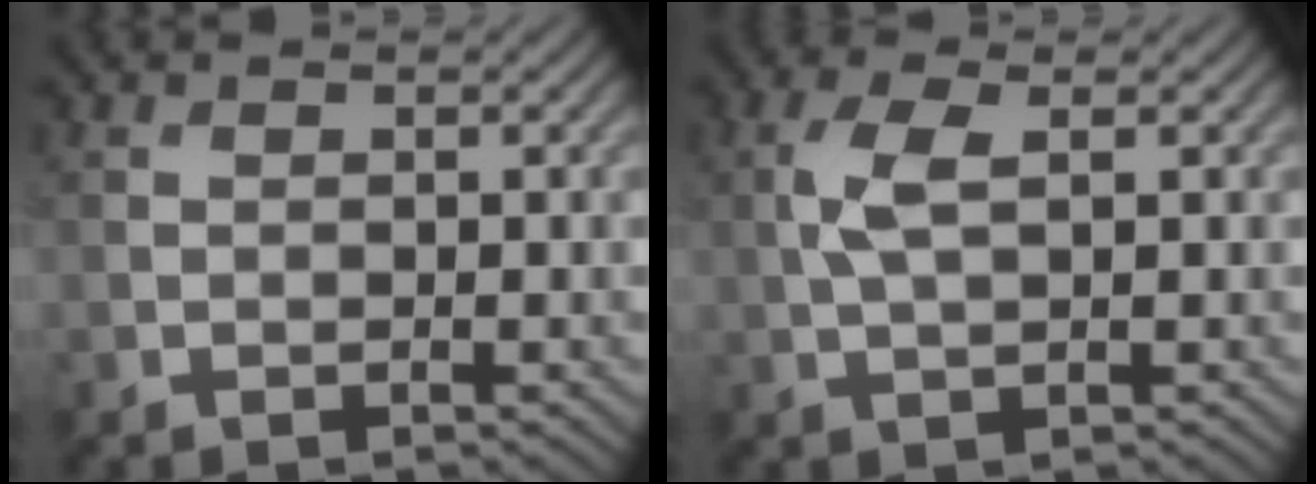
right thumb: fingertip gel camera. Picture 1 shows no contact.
{"total": 3.5, "force": [0.6, 1.2, 3.3], "torque": [-0.083, 0.007, 0.013]}